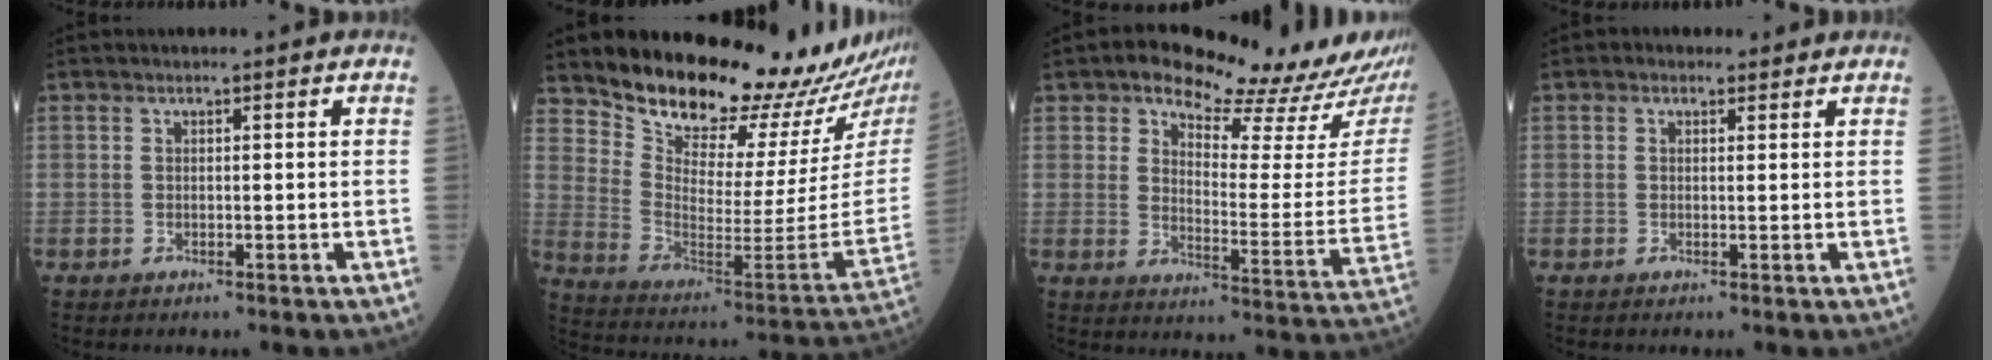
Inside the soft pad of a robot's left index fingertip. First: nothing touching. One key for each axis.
{"total": 20.5, "fx": 19.3, "fy": 1.7, "fz": 6.5, "tx": -0.126, "ty": -0.119, "tz": 0.281}
{"total": 19.0, "fx": 17.0, "fy": 4.8, "fz": 7.1, "tx": -0.079, "ty": -0.054, "tz": 0.200}
{"total": 1.4, "fx": 0.9, "fy": 0.9, "fz": 0.2, "tx": -0.004, "ty": 0.007, "tz": 0.010}